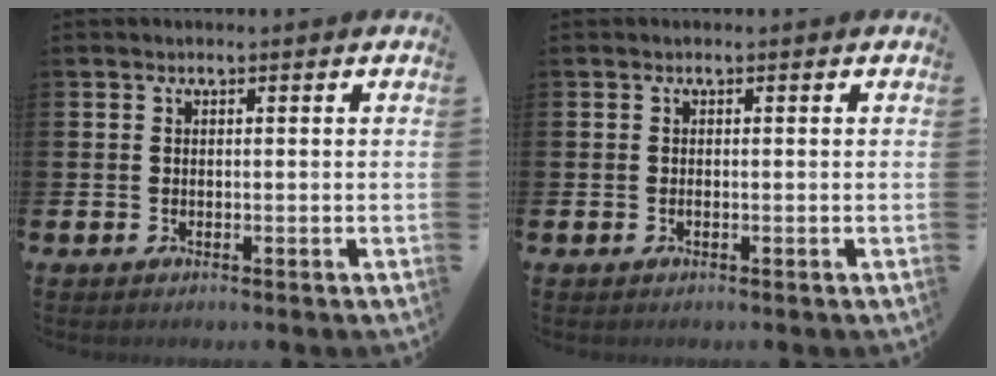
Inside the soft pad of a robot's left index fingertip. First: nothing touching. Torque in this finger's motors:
{"motor_torque": [0.17, 0.04, -0.03, 0.02]}